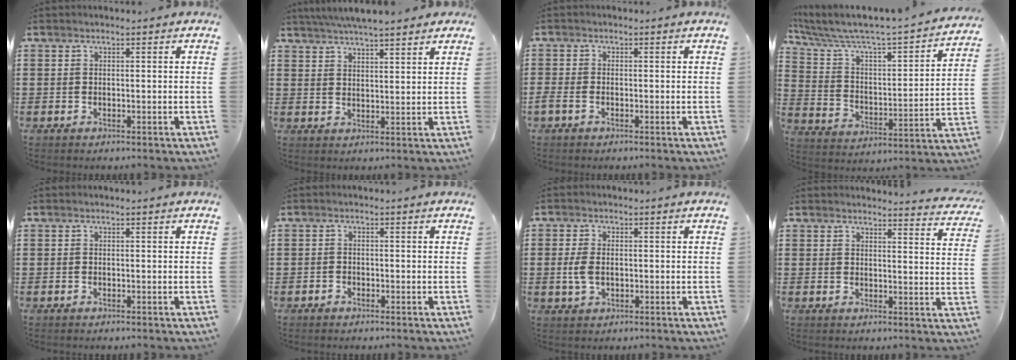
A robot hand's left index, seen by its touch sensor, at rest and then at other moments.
{"total": 4.6, "force": [4.2, 0.2, 1.9], "torque": [-0.048, -0.009, 0.076]}
{"total": 1.2, "force": [-0.9, 0.5, 0.7], "torque": [-0.021, -0.002, -0.020]}
{"total": 4.0, "force": [3.5, 0.8, 1.8], "torque": [-0.059, -0.044, 0.047]}
{"total": 0.0}
{"total": 1.0, "force": [-0.9, 0.4, 0.0], "torque": [-0.004, 0.002, -0.019]}
{"total": 3.4, "force": [-0.1, 2.0, 2.8], "torque": [-0.077, -0.002, -0.008]}
{"total": 2.9, "force": [2.8, 0.0, 0.6], "torque": [-0.007, -0.020, 0.047]}